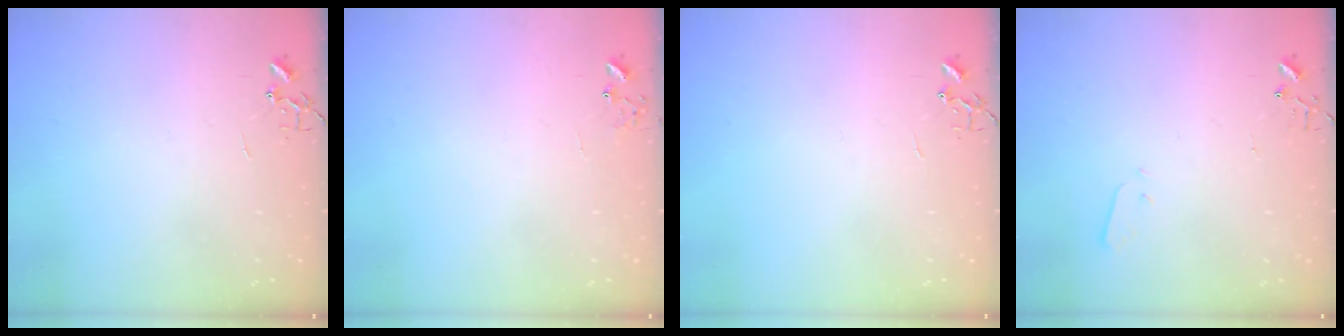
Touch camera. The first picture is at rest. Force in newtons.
{"total": 6.5, "press": 6.5, "slide": 0.5}
{"total": 0.0}
{"total": 1.9, "press": 1.9, "slide": 0.4}